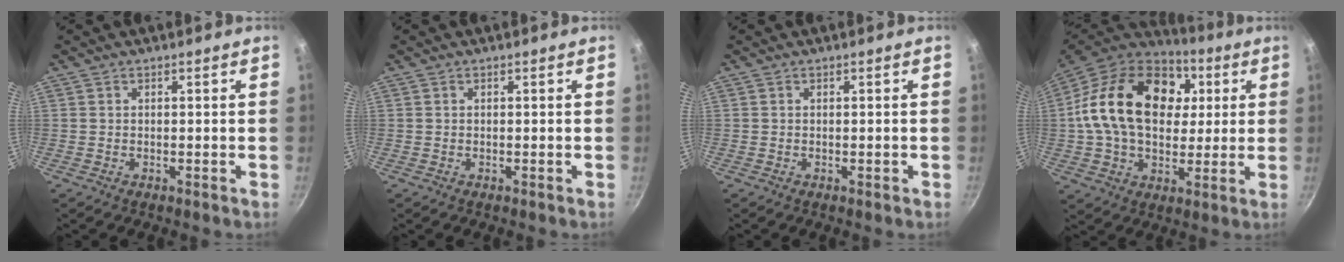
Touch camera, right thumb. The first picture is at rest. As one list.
[{"total": 0.0}, {"total": 0.0}, {"total": 25.2, "force": [4.8, 17.6, 17.4], "torque": [-0.287, 0.018, 0.072]}]